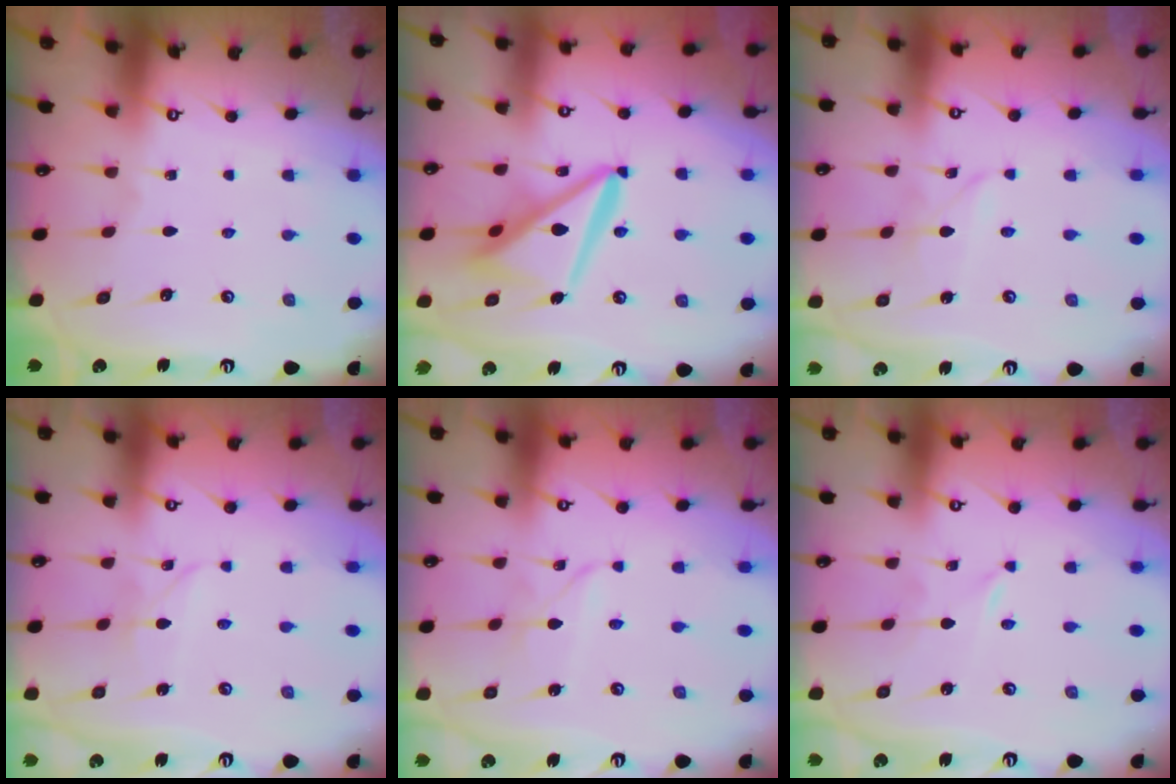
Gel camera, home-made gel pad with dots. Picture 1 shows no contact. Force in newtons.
{"total": 14.4, "press": 14.3, "slide": 1.8}
{"total": 3.1, "press": 3.1, "slide": 0.1}
{"total": 2.8, "press": 2.8, "slide": 0.3}
{"total": 2.7, "press": 2.7, "slide": 0.2}
{"total": 0.0}